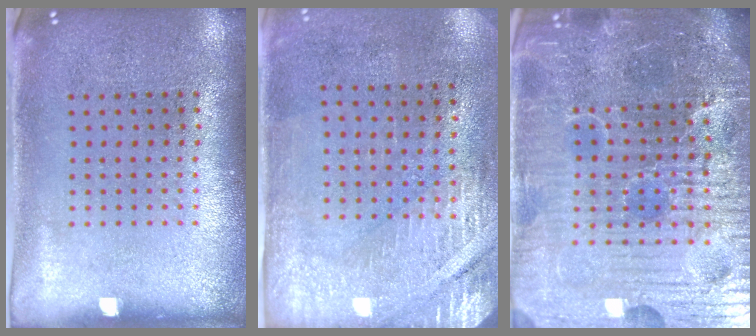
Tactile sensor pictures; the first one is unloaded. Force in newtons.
{"total": 2.9, "press": 2.5, "slide": 1.4}
{"total": 6.8, "press": 6.1, "slide": 3.0}